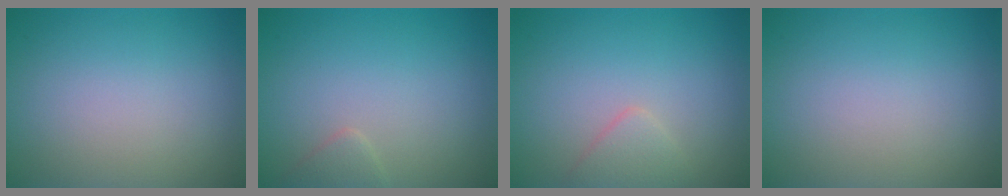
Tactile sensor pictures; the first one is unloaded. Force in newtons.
{"total": 1.0, "press": 1.0, "slide": 0.1}
{"total": 1.7, "press": 1.6, "slide": 0.1}
{"total": 0.0}